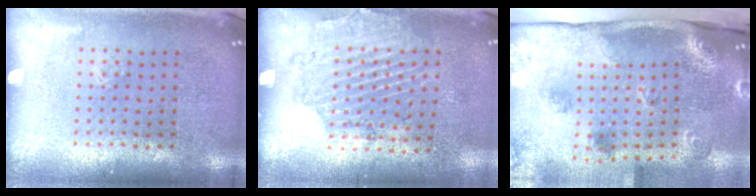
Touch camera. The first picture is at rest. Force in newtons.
{"total": 1.8, "press": 1.2, "slide": 1.3}
{"total": 2.7, "press": 1.9, "slide": 1.8}